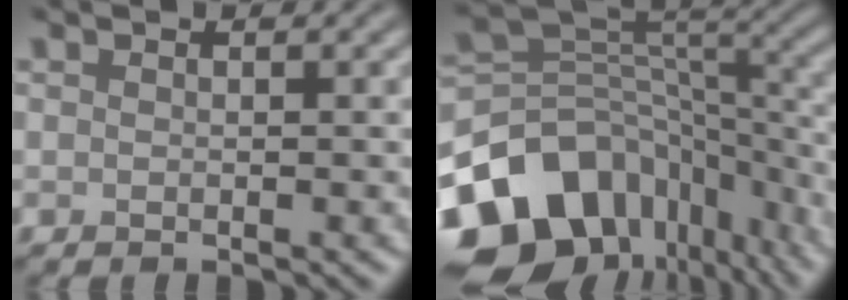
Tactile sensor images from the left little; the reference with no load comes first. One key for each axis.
{"total": 14.8, "fx": -8.2, "fy": 10.1, "fz": 7.0, "tx": -0.174, "ty": -0.001, "tz": -0.130}